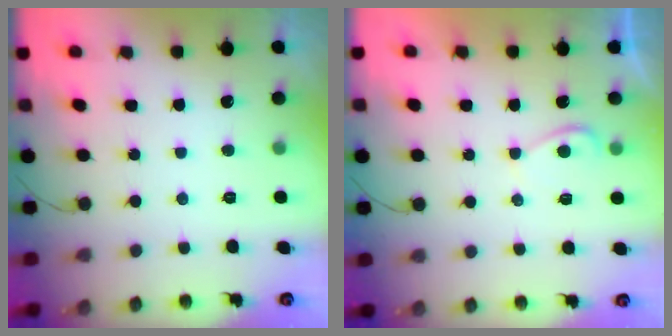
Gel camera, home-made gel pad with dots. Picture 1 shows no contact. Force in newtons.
{"total": 2.1, "press": 2.0, "slide": 0.5}